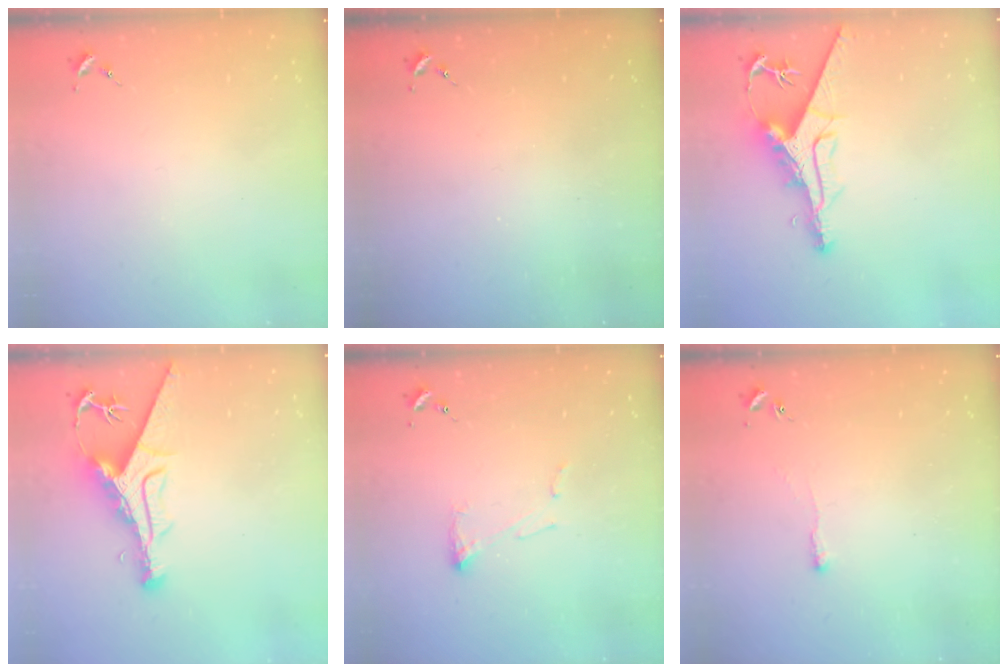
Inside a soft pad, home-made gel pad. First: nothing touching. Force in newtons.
{"total": 0.0}
{"total": 11.0, "press": 10.9, "slide": 1.1}
{"total": 11.3, "press": 11.2, "slide": 1.5}
{"total": 5.4, "press": 5.4, "slide": 0.8}
{"total": 2.5, "press": 2.5, "slide": 0.5}